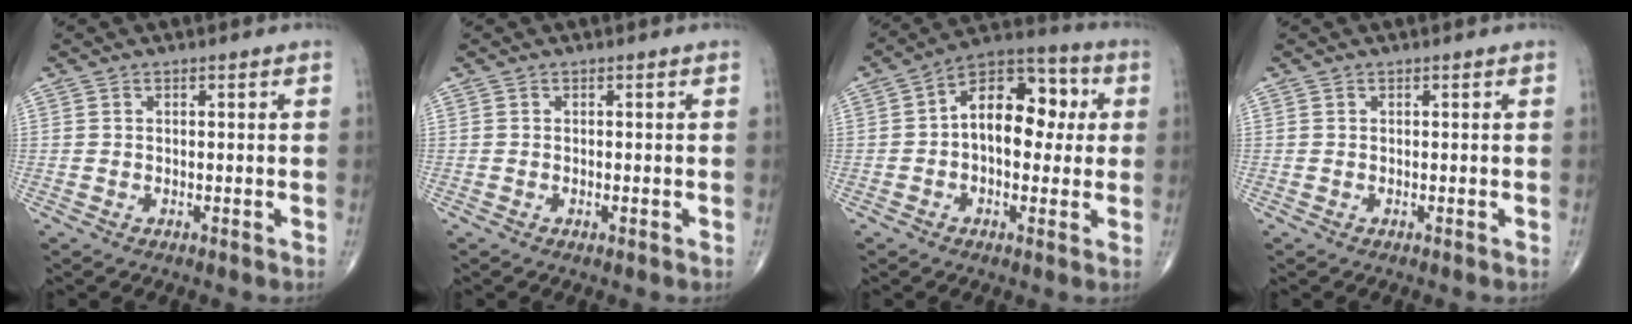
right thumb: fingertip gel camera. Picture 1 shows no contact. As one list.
[{"total": 0.6, "force": [-0.2, 0.2, 0.5], "torque": [-0.009, -0.002, -0.004]}, {"total": 14.5, "force": [1.4, 8.8, 11.4], "torque": [-0.138, 0.034, 0.010]}, {"total": 0.0}]